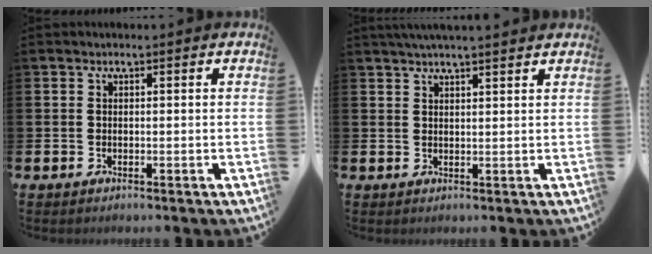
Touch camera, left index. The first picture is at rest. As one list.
[{"total": 3.2, "force": [3.0, -0.1, 1.1], "torque": [-0.015, -0.010, 0.052]}]